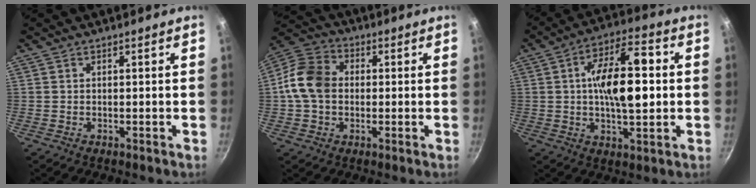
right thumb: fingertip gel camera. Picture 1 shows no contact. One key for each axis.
{"total": 10.9, "fx": -0.1, "fy": 8.4, "fz": 6.9, "tx": -0.107, "ty": 0.023, "tz": -0.019}
{"total": 15.2, "fx": 0.9, "fy": 6.5, "fz": 13.7, "tx": -0.202, "ty": 0.018, "tz": 0.007}